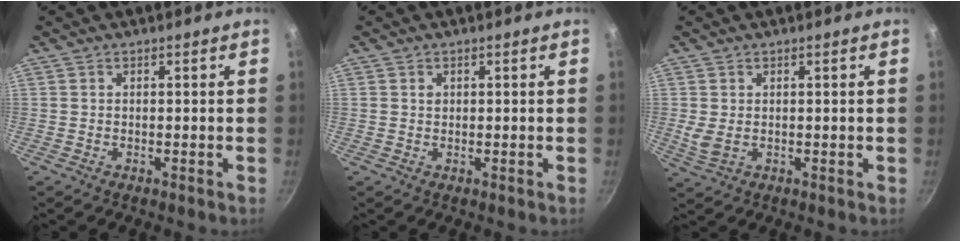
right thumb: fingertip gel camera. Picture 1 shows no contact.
{"total": 0.9, "force": [0.3, 0.7, 0.4], "torque": [-0.003, 0.003, 0.005]}
{"total": 3.7, "force": [0.5, 2.5, 2.7], "torque": [-0.049, -0.006, 0.023]}